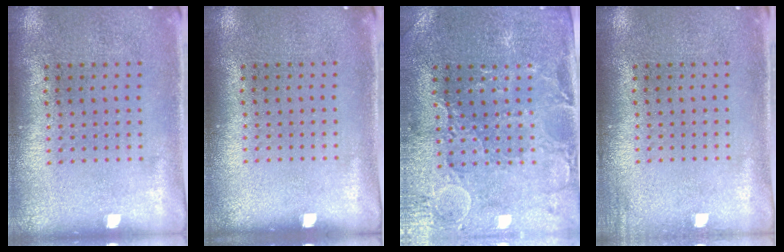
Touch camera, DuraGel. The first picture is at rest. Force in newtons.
{"total": 0.0}
{"total": 1.3, "press": 1.3, "slide": 0.4}
{"total": 0.9, "press": 0.9, "slide": 0.1}